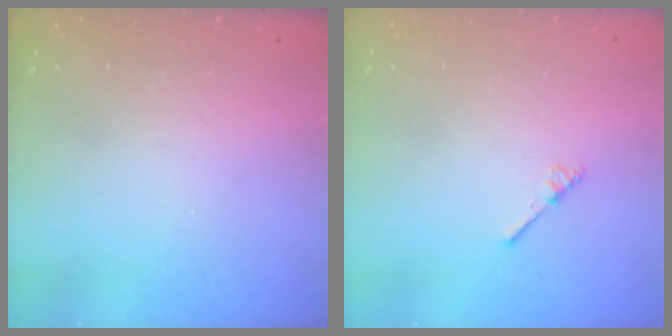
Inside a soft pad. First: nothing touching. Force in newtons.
{"total": 3.0, "press": 3.0, "slide": 0.3}